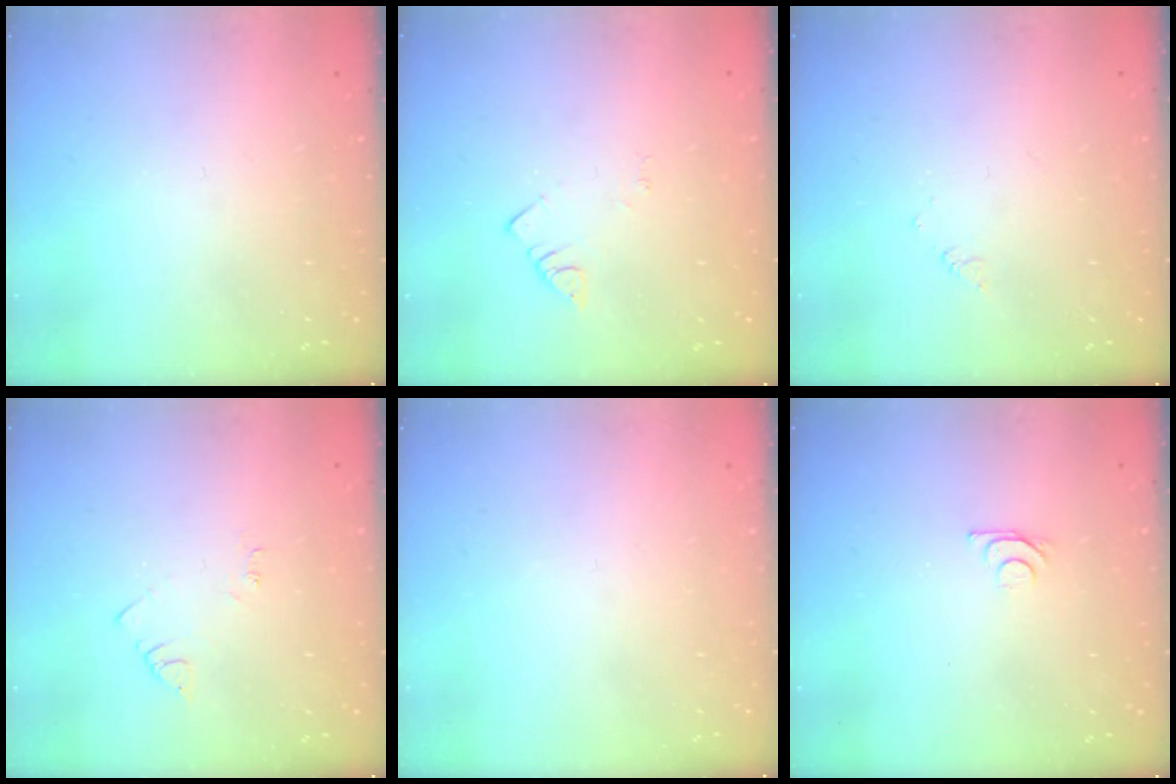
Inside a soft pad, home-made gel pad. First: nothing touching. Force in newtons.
{"total": 1.7, "press": 1.7, "slide": 0.3}
{"total": 1.7, "press": 1.7, "slide": 0.3}
{"total": 2.9, "press": 2.9, "slide": 0.4}
{"total": 1.6, "press": 1.6, "slide": 0.1}
{"total": 5.1, "press": 5.0, "slide": 0.7}